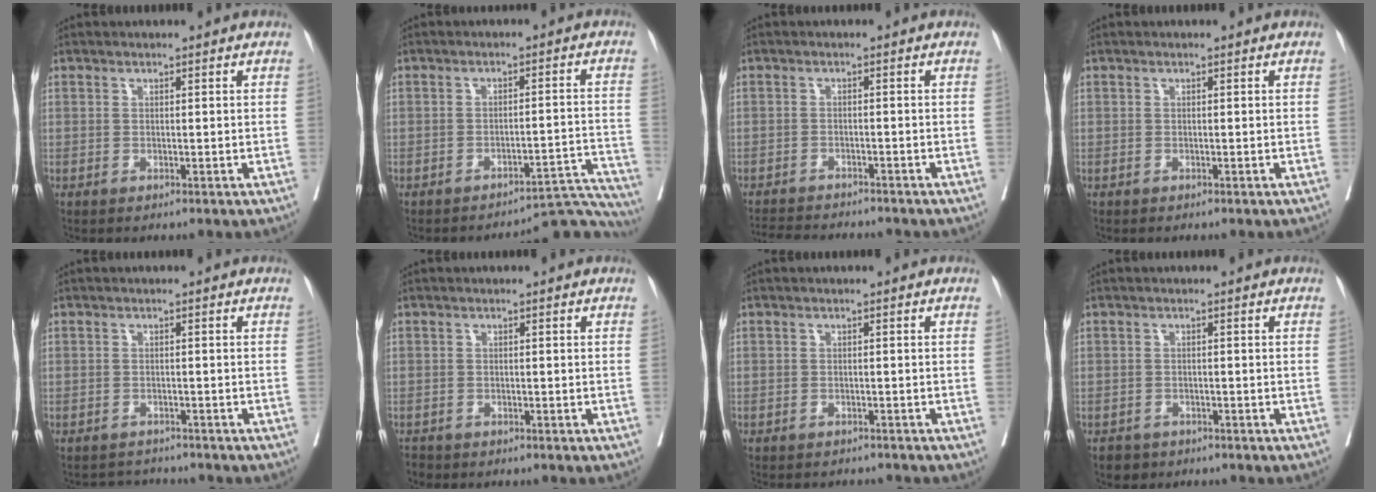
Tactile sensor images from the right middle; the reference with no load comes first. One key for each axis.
{"total": 10.9, "fx": -10.9, "fy": 0.1, "fz": 0.2, "tx": 0.029, "ty": 0.029, "tz": -0.132}
{"total": 8.4, "fx": -8.0, "fy": 1.1, "fz": 2.6, "tx": -0.038, "ty": -0.007, "tz": -0.116}
{"total": 0.0}
{"total": 3.1, "fx": -2.9, "fy": 0.5, "fz": -0.8, "tx": 0.014, "ty": -0.005, "tz": -0.045}
{"total": 1.6, "fx": -1.4, "fy": 0.7, "fz": -0.1, "tx": -0.003, "ty": -0.003, "tz": -0.023}
{"total": 6.3, "fx": -5.8, "fy": 1.7, "fz": 1.5, "tx": -0.016, "ty": -0.002, "tz": -0.072}
{"total": 2.3, "fx": -1.7, "fy": 1.6, "fz": 0.0, "tx": -0.006, "ty": 0.005, "tz": -0.026}